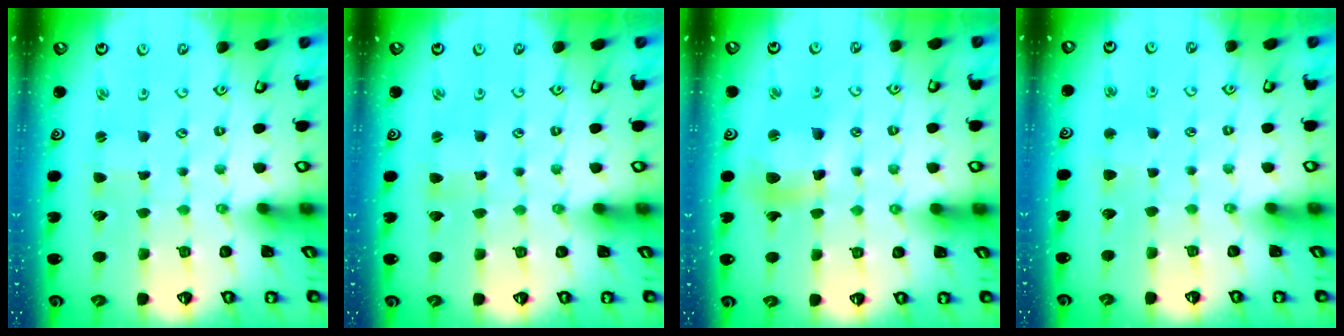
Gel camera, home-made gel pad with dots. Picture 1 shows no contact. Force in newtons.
{"total": 1.0, "press": 0.9, "slide": 0.2}
{"total": 10.5, "press": 10.4, "slide": 1.3}
{"total": 2.5, "press": 2.5, "slide": 0.5}